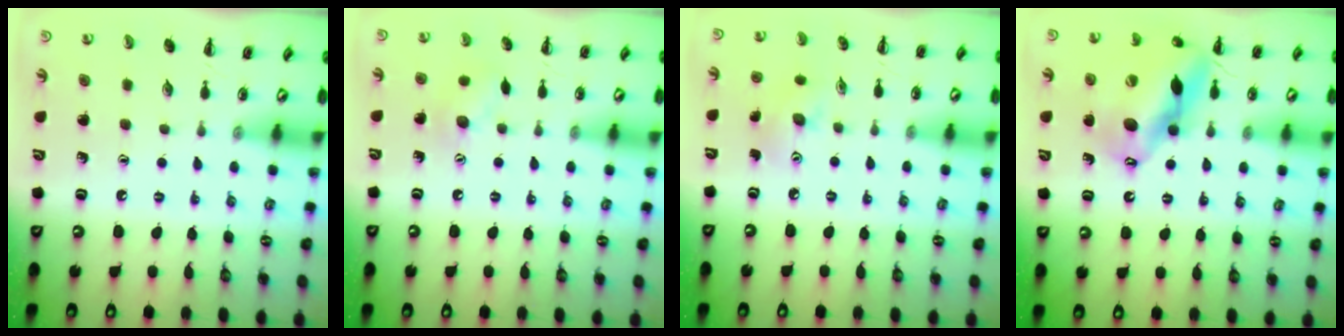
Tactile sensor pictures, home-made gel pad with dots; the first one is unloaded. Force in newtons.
{"total": 7.2, "press": 7.2, "slide": 0.4}
{"total": 6.5, "press": 6.5, "slide": 0.7}
{"total": 16.8, "press": 16.6, "slide": 2.8}